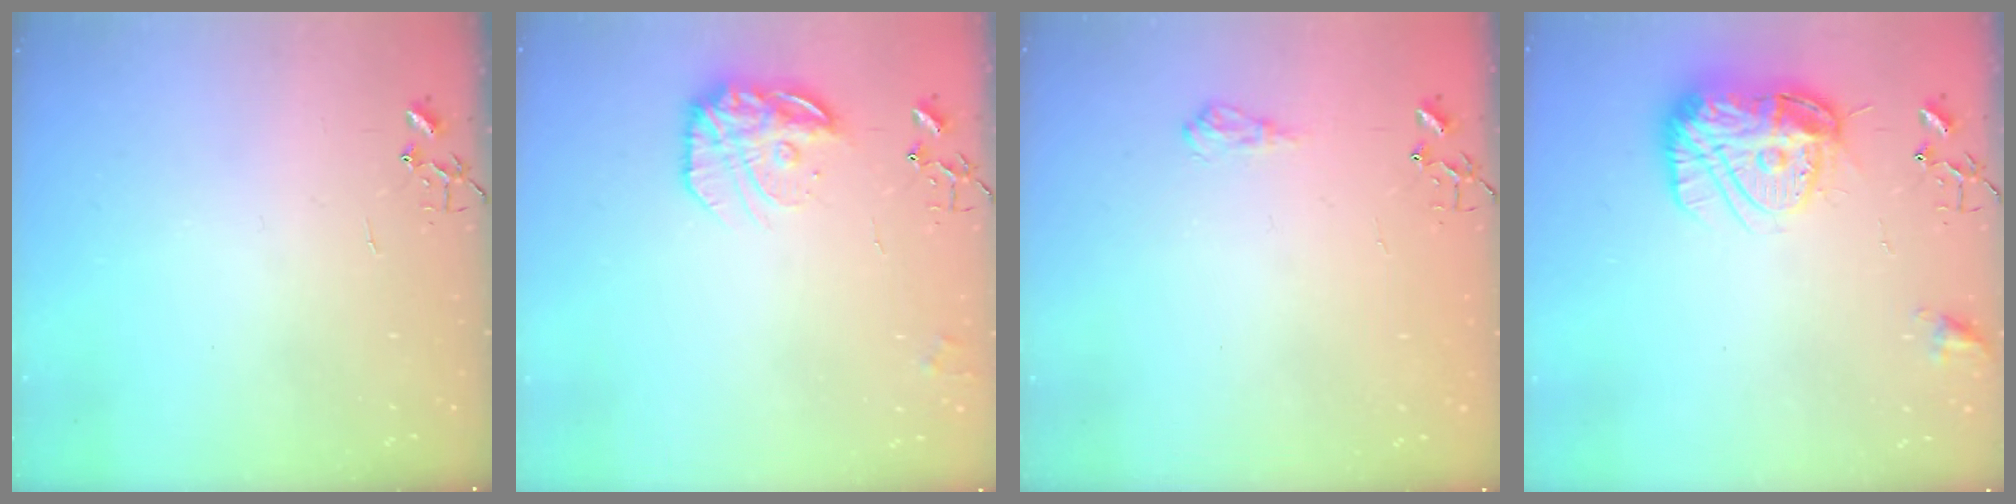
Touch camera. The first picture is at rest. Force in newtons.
{"total": 16.0, "press": 15.9, "slide": 1.3}
{"total": 8.2, "press": 8.2, "slide": 0.9}
{"total": 16.8, "press": 16.7, "slide": 1.5}